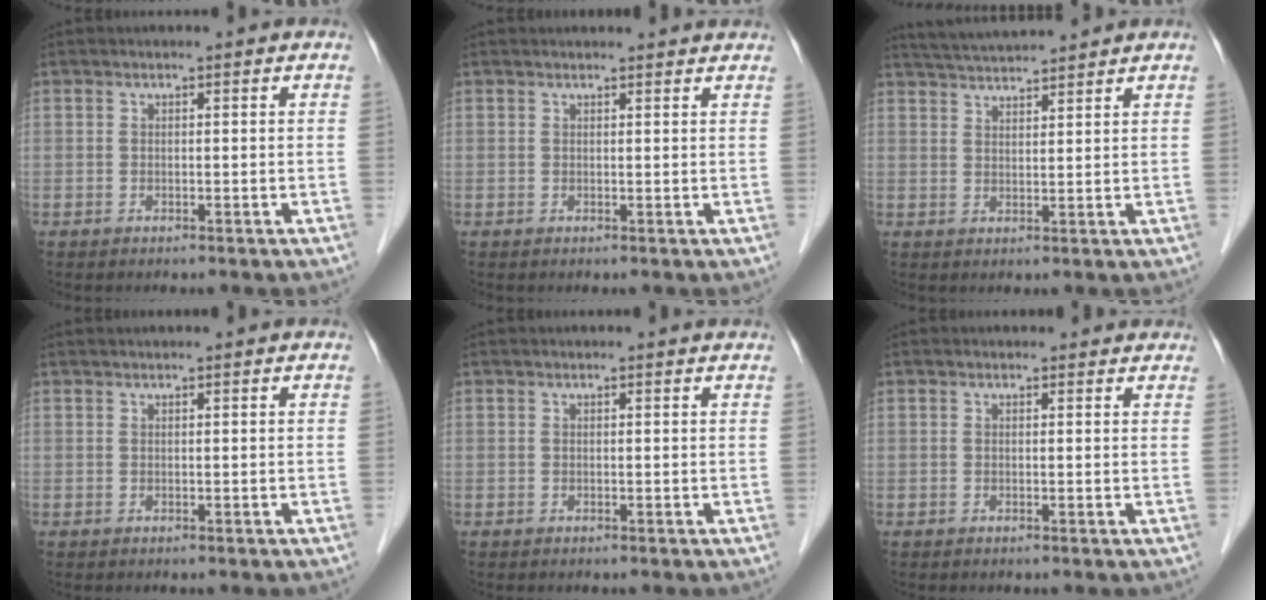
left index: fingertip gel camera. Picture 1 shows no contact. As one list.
[{"total": 6.1, "force": [5.9, 0.7, 1.5], "torque": [-0.014, 0.025, 0.059]}, {"total": 7.1, "force": [6.8, -0.3, 2.0], "torque": [-0.047, 0.024, 0.114]}, {"total": 2.1, "force": [2.0, 0.1, 0.8], "torque": [-0.008, 0.026, 0.031]}, {"total": 2.5, "force": [2.5, 0.2, 0.6], "torque": [-0.012, 0.019, 0.025]}, {"total": 3.0, "force": [2.8, 1.0, 0.4], "torque": [-0.004, 0.012, 0.022]}]